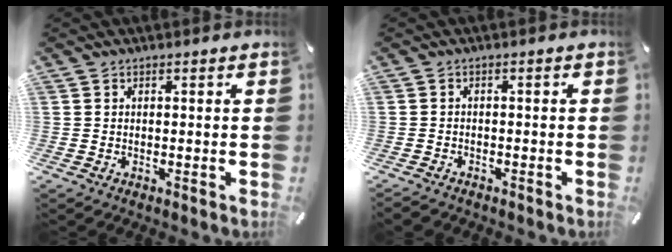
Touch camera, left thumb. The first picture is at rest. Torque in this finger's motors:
{"motor_torque": [-0.15, 0.19, 0.05, 0.01, 0.05]}